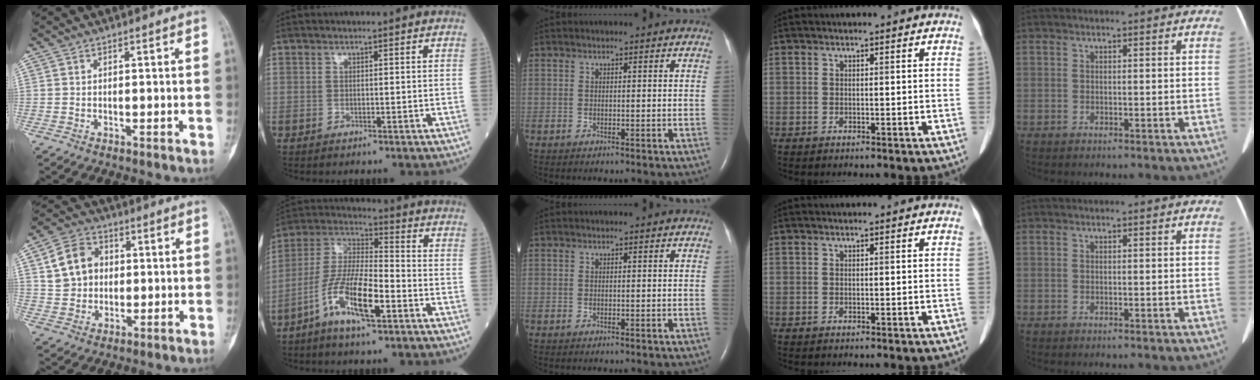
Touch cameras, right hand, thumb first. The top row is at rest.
{"thumb": {"total": 10.0, "force": [2.0, 8.3, 5.3], "torque": [-0.070, 0.007, 0.034]}, "index": {"total": 11.9, "force": [-5.5, 2.4, 10.3], "torque": [-0.212, -0.001, -0.106]}}